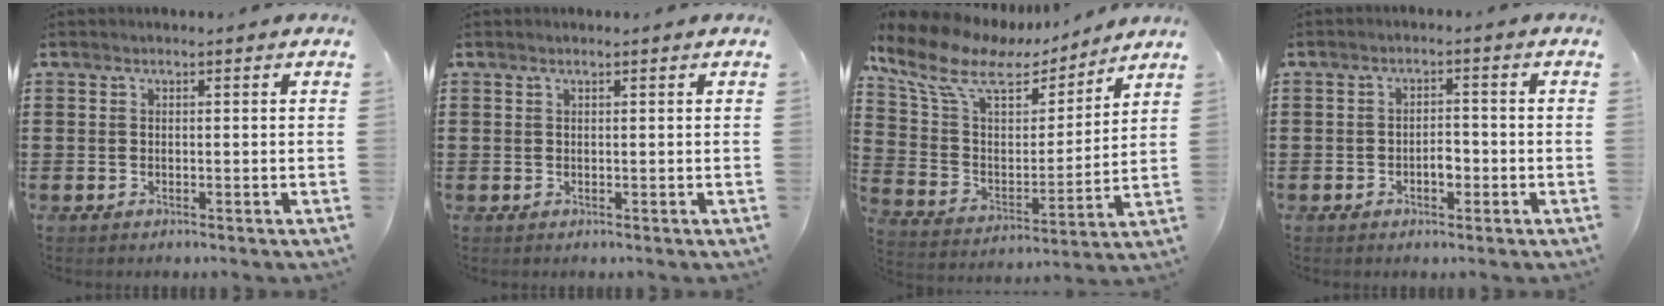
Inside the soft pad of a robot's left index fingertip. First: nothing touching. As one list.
[{"total": 0.5, "force": [0.3, -0.1, 0.4], "torque": [-0.006, -0.002, 0.006]}, {"total": 10.7, "force": [7.1, 4.7, 6.4], "torque": [-0.162, -0.029, 0.118]}, {"total": 2.6, "force": [-0.8, 1.2, 2.2], "torque": [-0.043, 0.005, -0.016]}]